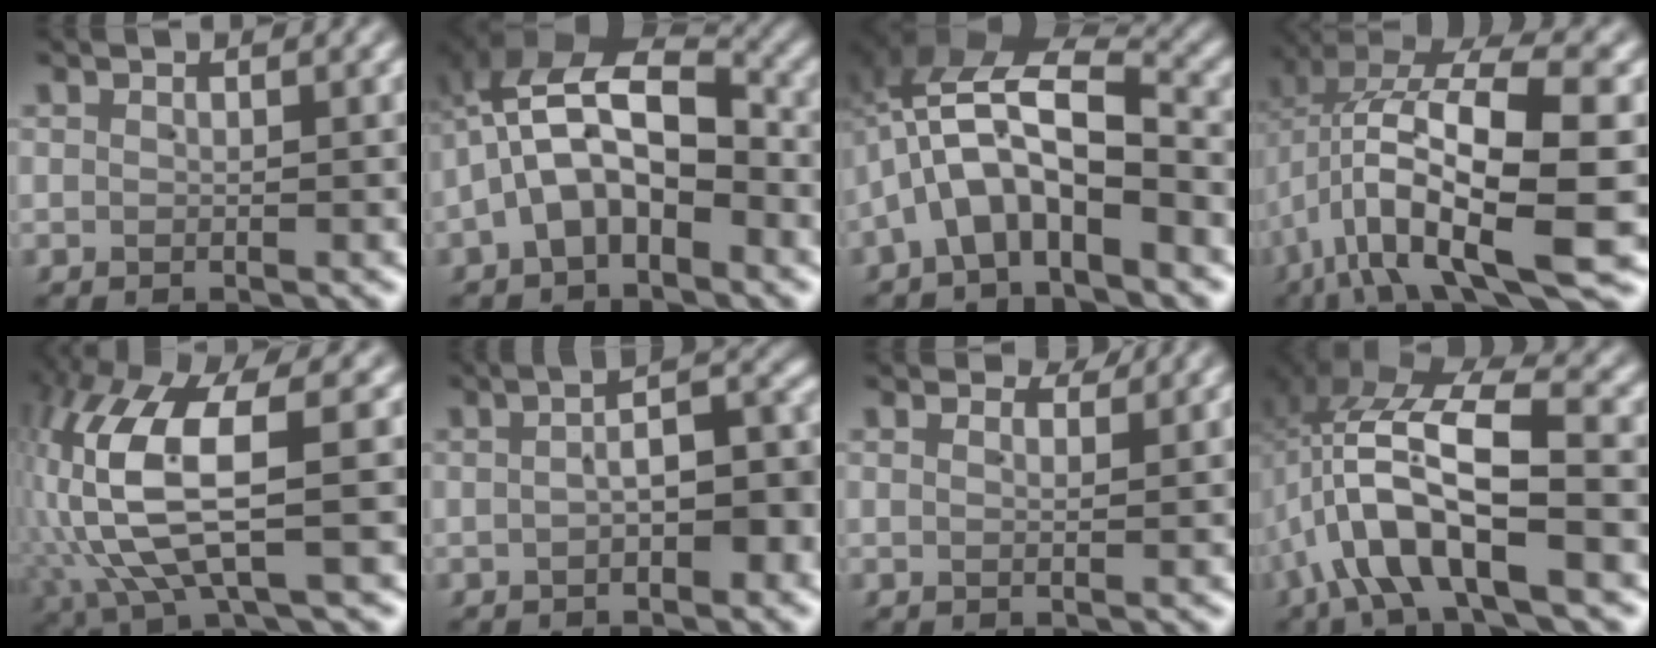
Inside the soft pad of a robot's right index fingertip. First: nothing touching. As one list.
[{"total": 8.4, "force": [0.5, 5.9, 6.0], "torque": [-0.133, -0.007, -0.002]}, {"total": 9.2, "force": [1.5, 6.2, 6.6], "torque": [-0.137, 0.007, 0.008]}, {"total": 10.7, "force": [-1.9, 4.7, 9.5], "torque": [-0.176, -0.024, -0.023]}, {"total": 10.6, "force": [0.8, 4.9, 9.4], "torque": [-0.213, -0.007, 0.025]}, {"total": 5.4, "force": [-1.5, 2.1, 4.7], "torque": [-0.052, 0.003, -0.020]}, {"total": 1.3, "force": [1.3, 0.1, 0.3], "torque": [0.005, 0.001, 0.019]}, {"total": 10.4, "force": [0.8, 5.5, 8.8], "torque": [-0.172, 0.010, 0.001]}]